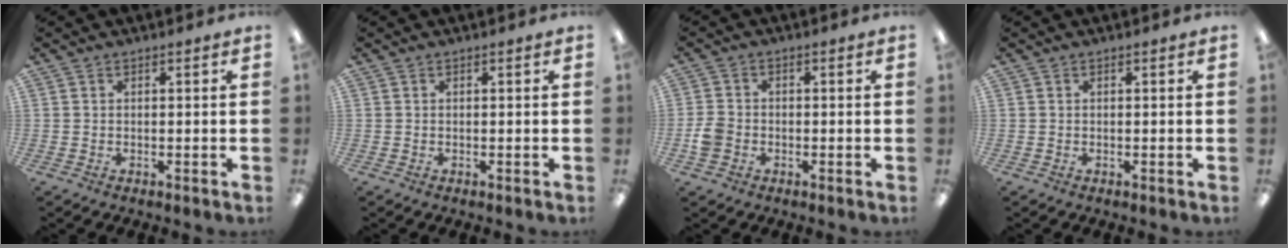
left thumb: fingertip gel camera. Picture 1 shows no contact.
{"total": 0.0}
{"total": 3.9, "force": [-1.4, 3.1, 1.9], "torque": [-0.028, 0.010, -0.024]}
{"total": 0.0}